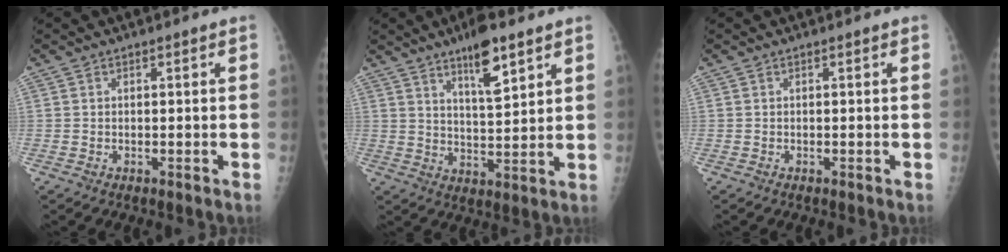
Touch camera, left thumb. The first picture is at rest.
{"total": 9.2, "force": [5.8, 2.4, 6.8], "torque": [-0.100, -0.035, 0.099]}
{"total": 0.0}